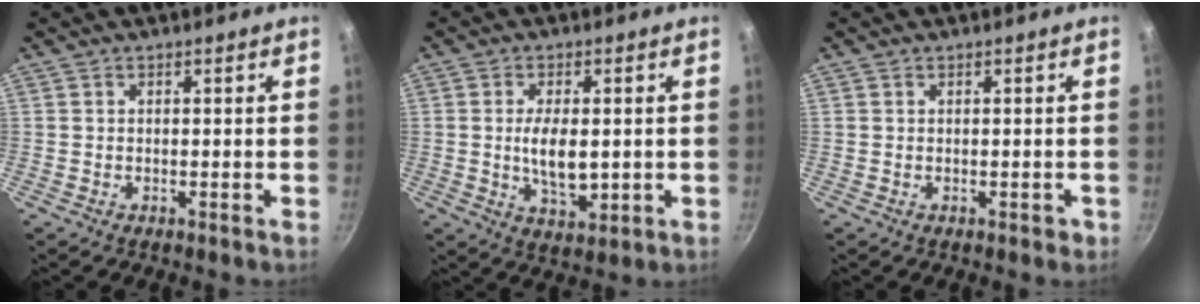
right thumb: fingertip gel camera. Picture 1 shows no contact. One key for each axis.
{"total": 7.7, "fx": 0.0, "fy": 4.0, "fz": 6.6, "tx": -0.110, "ty": -0.006, "tz": 0.007}
{"total": 1.2, "fx": -0.1, "fy": 0.9, "fz": 0.7, "tx": -0.002, "ty": 0.002, "tz": -0.001}